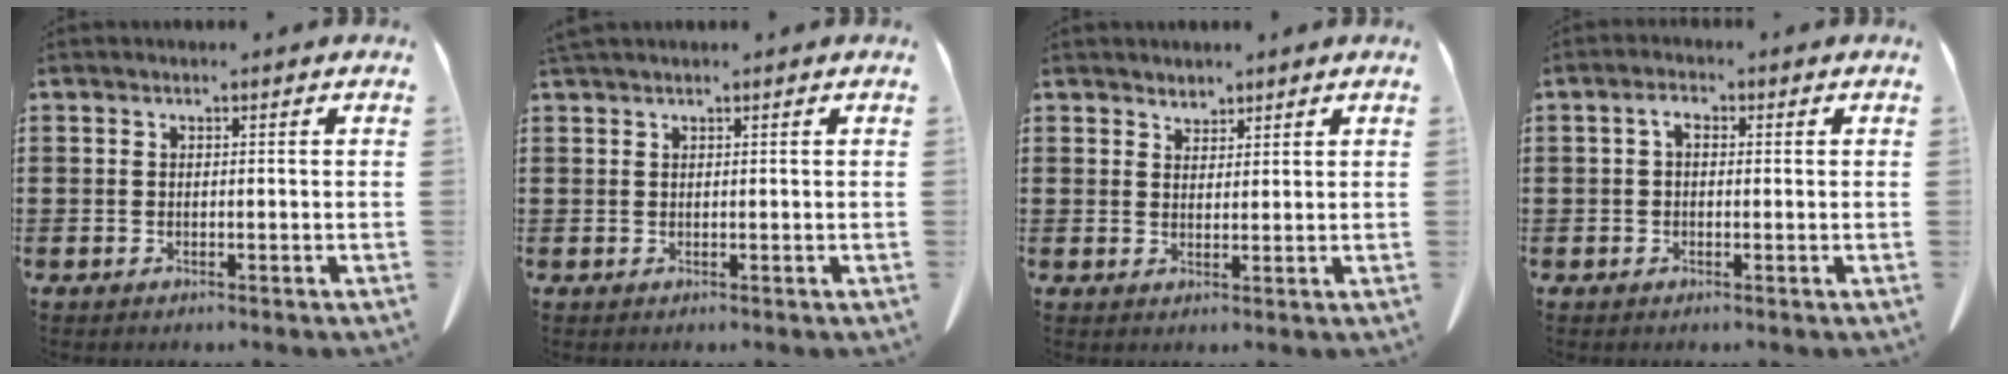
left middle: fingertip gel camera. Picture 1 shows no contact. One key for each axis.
{"total": 0.7, "fx": 0.7, "fy": 0.0, "fz": 0.3, "tx": -0.008, "ty": -0.002, "tz": 0.014}
{"total": 1.9, "fx": 1.8, "fy": 0.7, "fz": -0.1, "tx": -0.002, "ty": 0.001, "tz": 0.036}
{"total": 2.5, "fx": 0.1, "fy": 1.3, "fz": 2.1, "tx": -0.044, "ty": 0.008, "tz": 0.001}